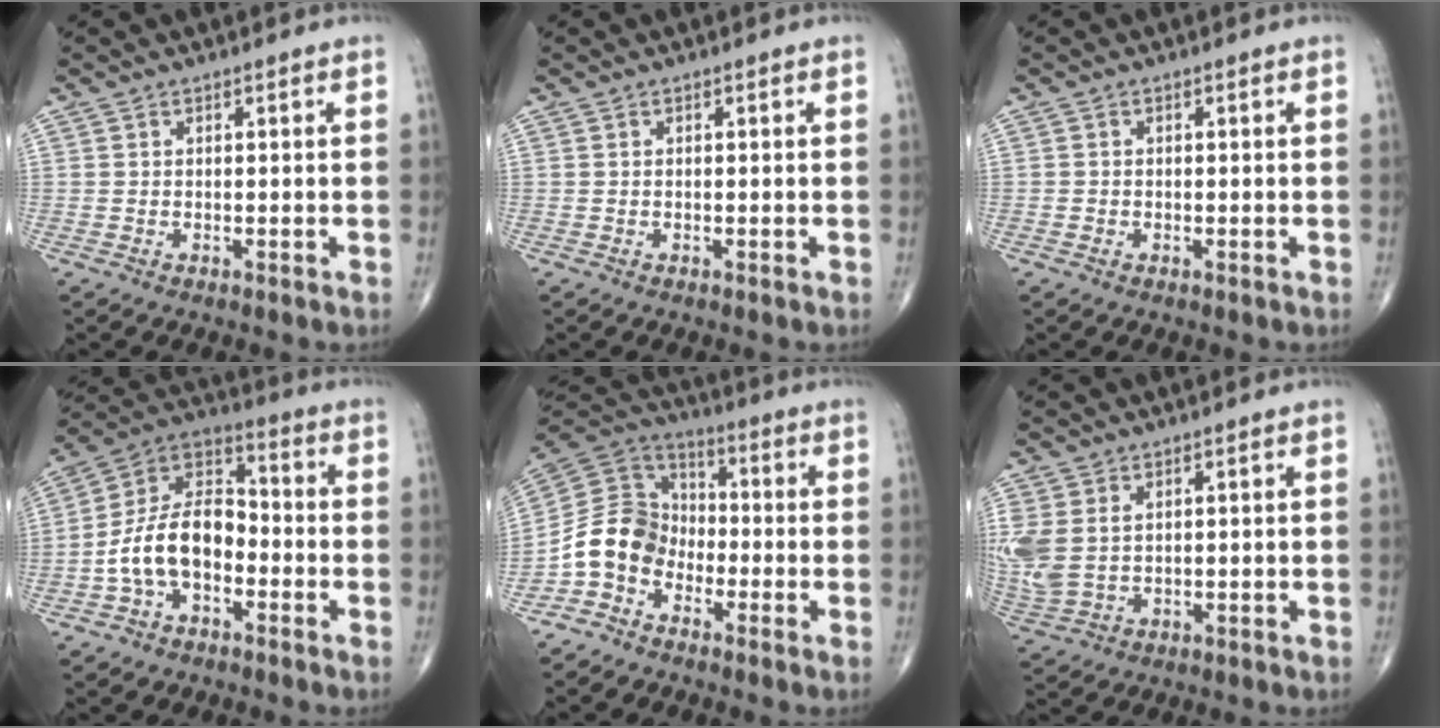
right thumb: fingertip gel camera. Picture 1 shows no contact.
{"total": 0.0}
{"total": 0.5, "force": [-0.2, 0.5, 0.1], "torque": [-0.003, 0.002, -0.005]}
{"total": 13.7, "force": [-3.7, 8.5, 10.2], "torque": [-0.171, 0.048, -0.078]}
{"total": 10.1, "force": [-4.5, 7.7, 4.7], "torque": [-0.075, 0.058, -0.105]}
{"total": 7.5, "force": [1.4, 4.9, 5.4], "torque": [-0.147, 0.003, 0.043]}